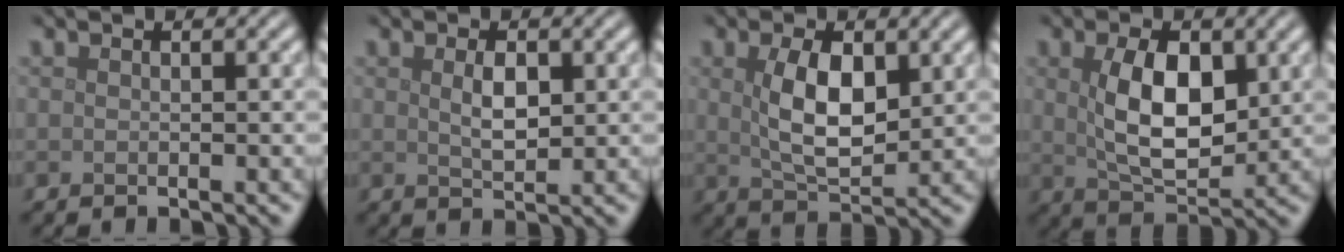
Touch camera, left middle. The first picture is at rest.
{"total": 2.3, "force": [0.6, 1.0, 2.0], "torque": [-0.041, -0.002, 0.015]}
{"total": 5.4, "force": [1.1, 2.6, 4.6], "torque": [-0.093, -0.002, 0.025]}
{"total": 6.6, "force": [1.1, 3.5, 5.5], "torque": [-0.104, -0.003, 0.027]}